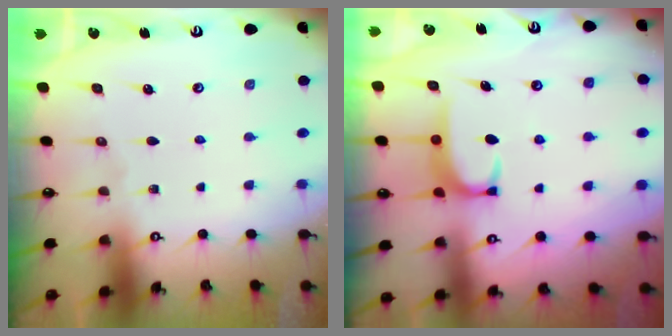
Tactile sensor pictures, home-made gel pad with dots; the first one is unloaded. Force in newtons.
{"total": 2.8, "press": 2.7, "slide": 0.4}